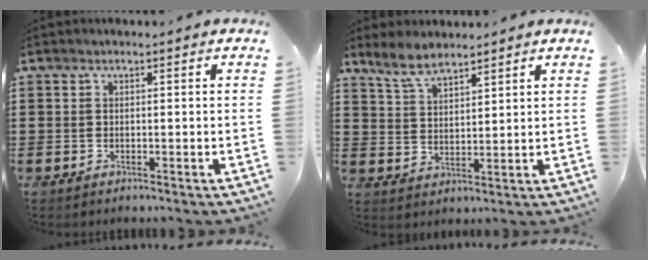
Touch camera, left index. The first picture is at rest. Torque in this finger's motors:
{"motor_torque": [1.89, 0.25, 0.15, 0.09]}